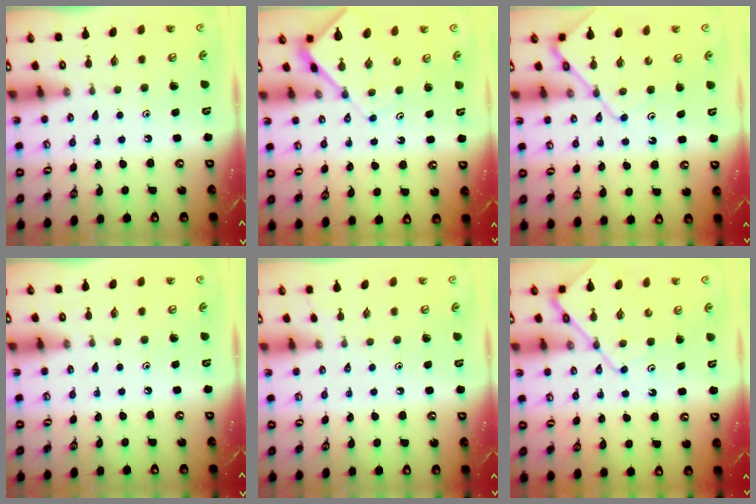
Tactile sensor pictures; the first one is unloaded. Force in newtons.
{"total": 6.4, "press": 6.4, "slide": 0.6}
{"total": 10.2, "press": 10.1, "slide": 1.0}
{"total": 0.0}
{"total": 0.9, "press": 0.9, "slide": 0.2}
{"total": 10.2, "press": 10.1, "slide": 1.0}